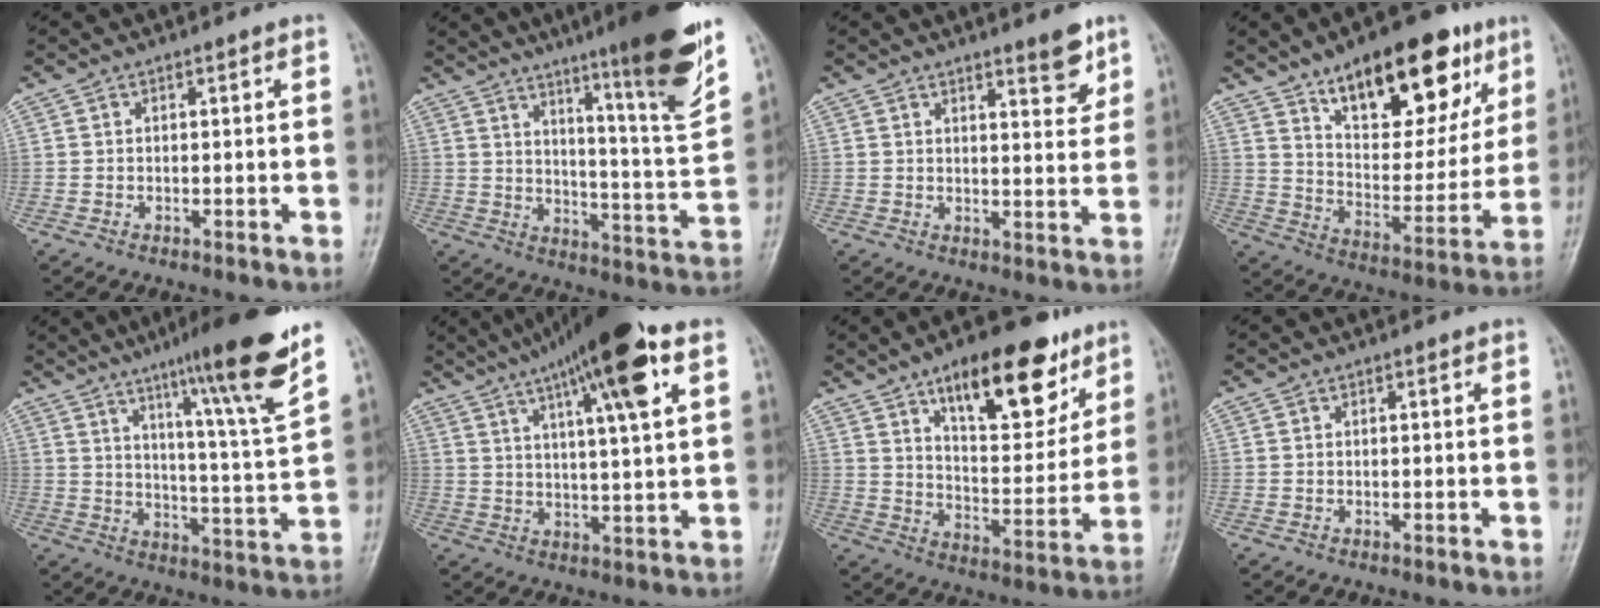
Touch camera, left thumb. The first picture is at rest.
{"total": 19.1, "force": [12.0, 1.1, 14.8], "torque": [-0.190, -0.069, 0.177]}
{"total": 5.4, "force": [3.7, 1.3, 3.6], "torque": [-0.036, -0.028, 0.050]}
{"total": 23.2, "force": [13.3, 10.1, 16.2], "torque": [-0.187, -0.045, 0.213]}
{"total": 18.0, "force": [11.7, 0.3, 13.8], "torque": [-0.191, -0.060, 0.171]}
{"total": 17.7, "force": [9.0, 2.9, 14.9], "torque": [-0.234, -0.003, 0.141]}
{"total": 19.5, "force": [11.6, 7.9, 13.5], "torque": [-0.149, -0.056, 0.185]}
{"total": 0.0}